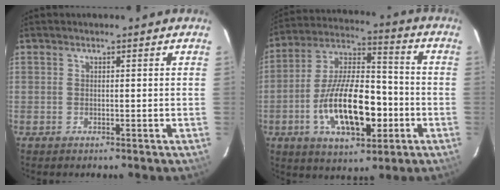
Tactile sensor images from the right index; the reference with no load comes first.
{"total": 18.6, "force": [-5.5, 8.1, 15.8], "torque": [-0.302, 0.004, -0.090]}